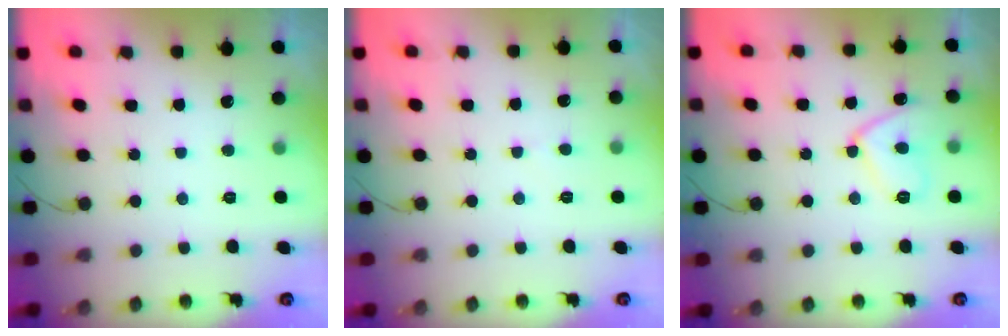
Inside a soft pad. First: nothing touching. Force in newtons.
{"total": 2.5, "press": 2.5, "slide": 0.2}
{"total": 9.8, "press": 9.8, "slide": 0.8}